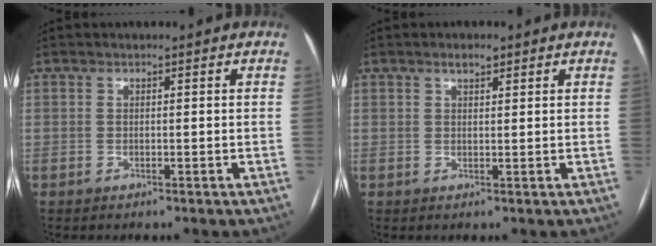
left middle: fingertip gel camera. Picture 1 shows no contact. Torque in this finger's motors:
{"motor_torque": [0.19, -0.24, 0.00, 0.00]}